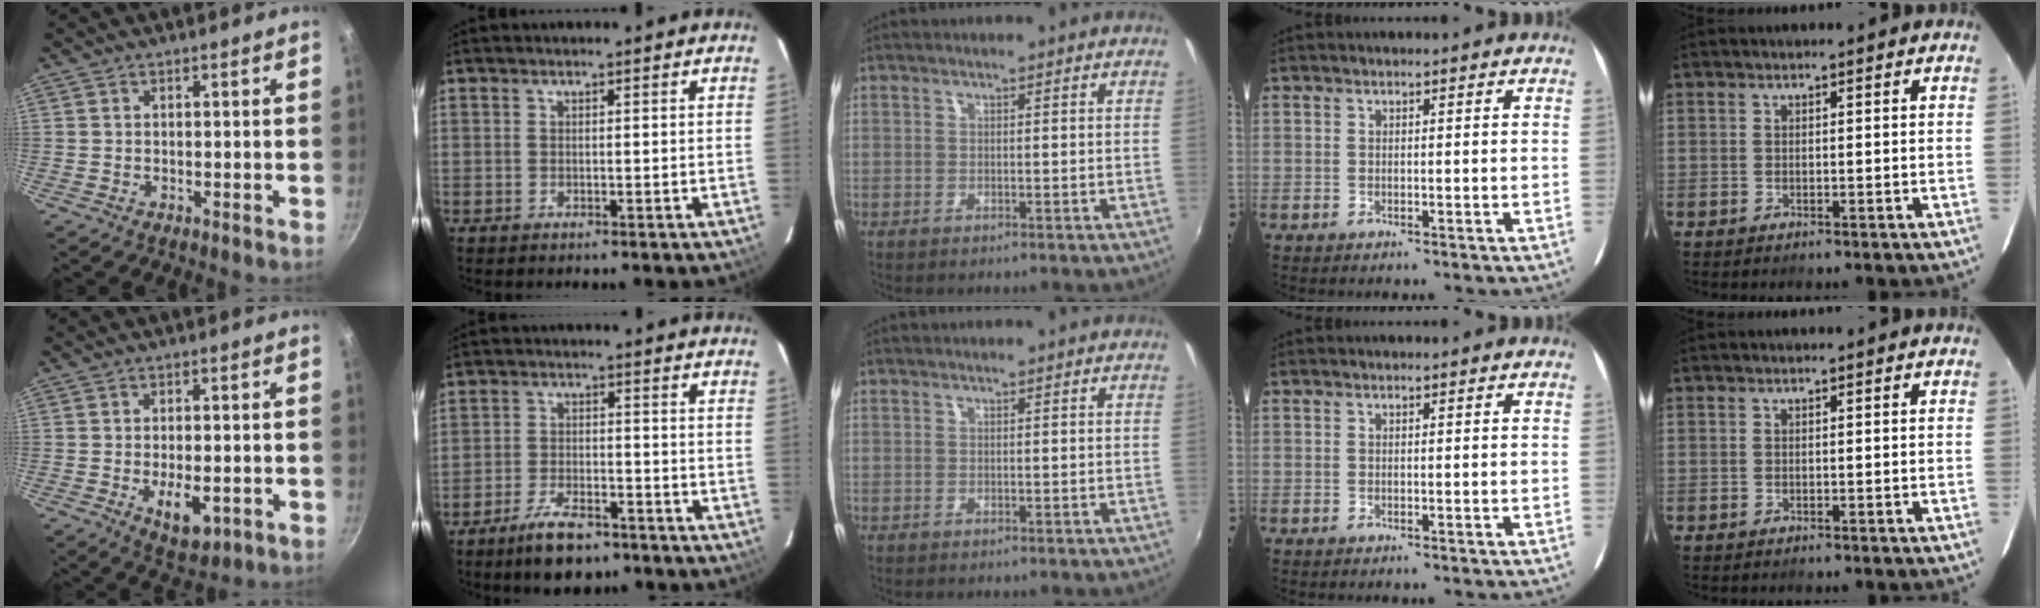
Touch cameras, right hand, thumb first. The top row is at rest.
{"thumb": {"total": 7.6, "force": [-2.0, 3.8, 6.2], "torque": [-0.079, -0.002, -0.019]}, "index": {"total": 8.6, "force": [-6.4, 3.4, 4.6], "torque": [-0.107, -0.002, -0.107]}}